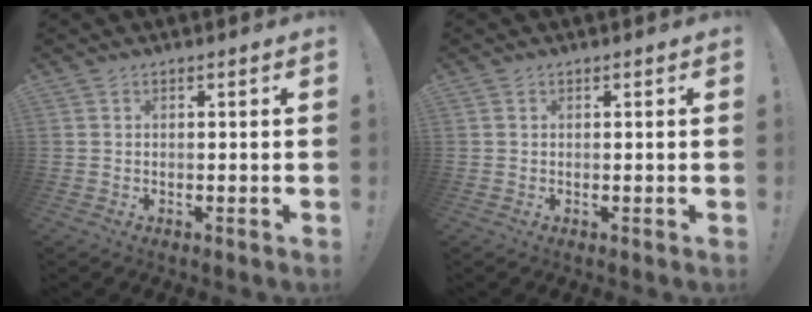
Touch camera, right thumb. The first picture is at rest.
{"total": 0.0}